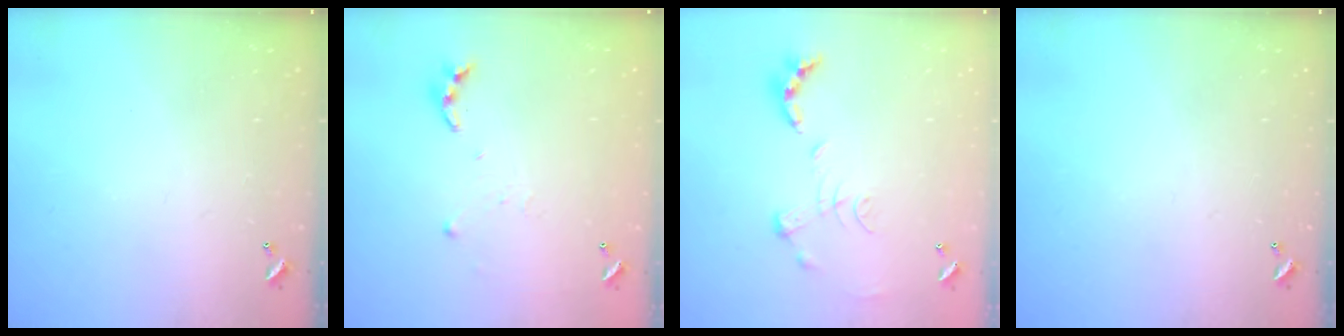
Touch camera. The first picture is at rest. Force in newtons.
{"total": 5.6, "press": 5.6, "slide": 0.1}
{"total": 1.3, "press": 1.2, "slide": 0.3}
{"total": 0.0}